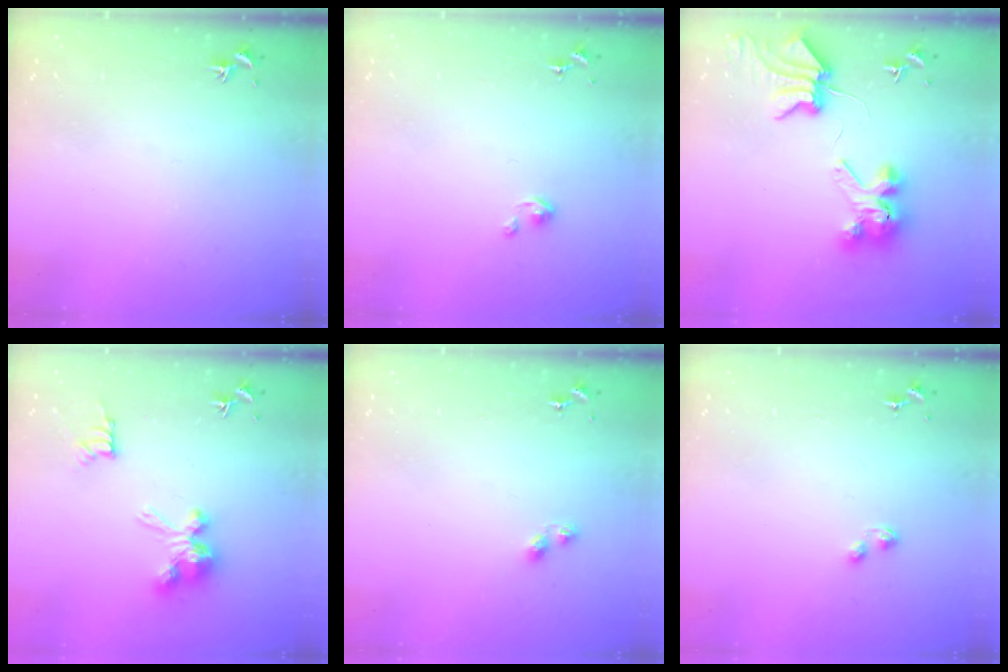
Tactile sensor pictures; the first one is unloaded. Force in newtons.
{"total": 3.4, "press": 3.4, "slide": 0.4}
{"total": 8.1, "press": 8.0, "slide": 1.1}
{"total": 10.1, "press": 10.1, "slide": 0.1}
{"total": 4.6, "press": 4.6, "slide": 0.2}
{"total": 2.9, "press": 2.9, "slide": 0.5}